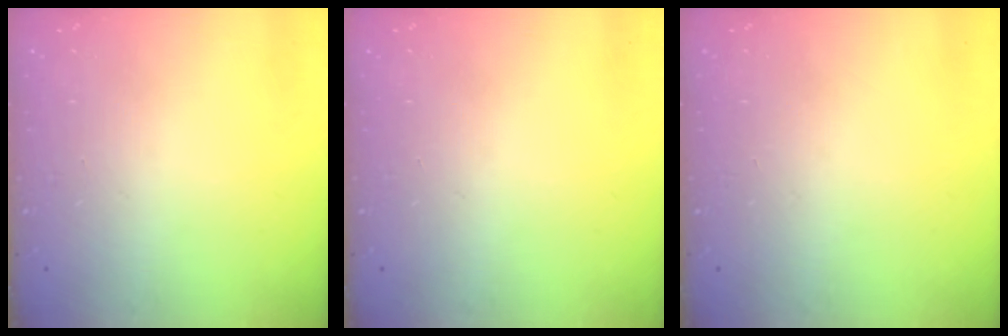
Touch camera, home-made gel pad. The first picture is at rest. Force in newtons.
{"total": 0.0}
{"total": 0.0}